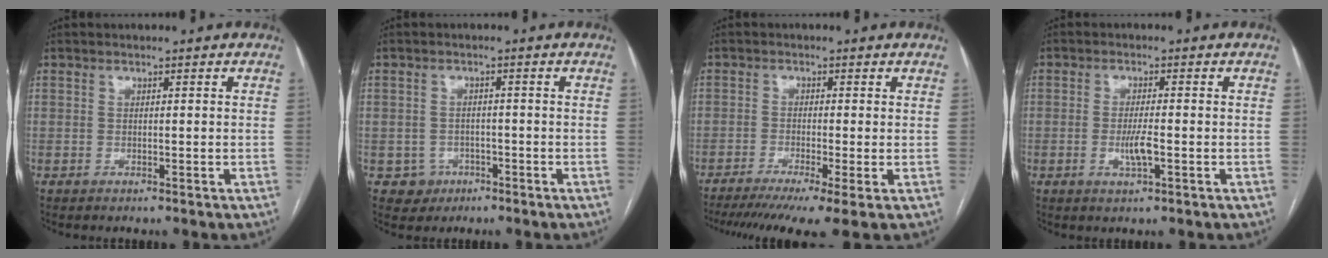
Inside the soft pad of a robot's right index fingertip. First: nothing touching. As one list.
[{"total": 3.3, "force": [-1.5, 3.0, -0.1], "torque": [0.009, 0.013, -0.020]}, {"total": 9.4, "force": [-6.2, 0.3, 7.0], "torque": [-0.109, -0.013, -0.099]}, {"total": 4.1, "force": [-1.0, 0.4, 3.9], "torque": [-0.081, -0.006, -0.018]}]